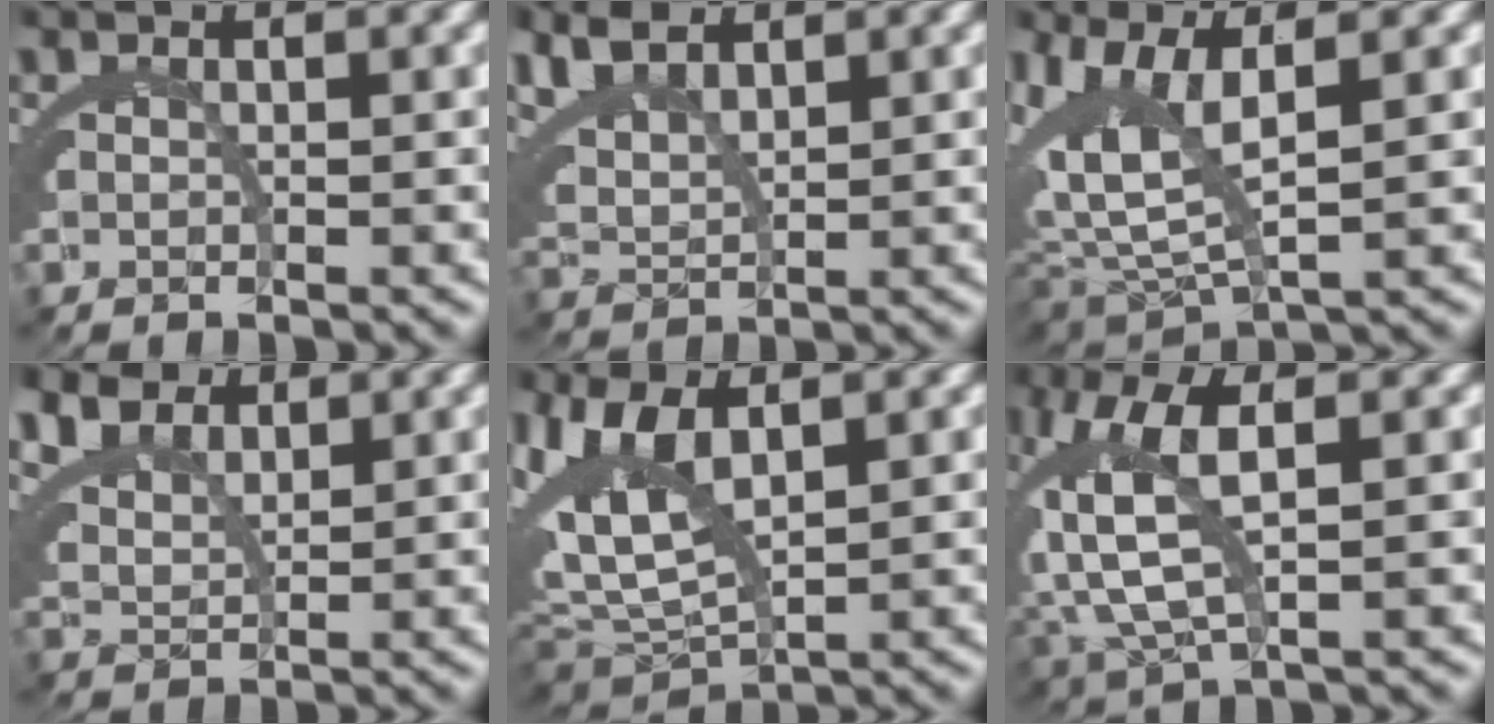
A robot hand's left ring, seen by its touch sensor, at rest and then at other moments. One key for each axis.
{"total": 5.9, "fx": 3.1, "fy": 3.9, "fz": 3.1, "tx": -0.093, "ty": -0.003, "tz": 0.058}
{"total": 9.1, "fx": 1.7, "fy": 5.5, "fz": 7.1, "tx": -0.156, "ty": -0.009, "tz": 0.038}
{"total": 5.3, "fx": 3.0, "fy": 3.4, "fz": 2.6, "tx": -0.075, "ty": -0.010, "tz": 0.059}
{"total": 8.4, "fx": 2.1, "fy": 5.3, "fz": 6.2, "tx": -0.156, "ty": -0.007, "tz": 0.043}
{"total": 8.4, "fx": 1.5, "fy": 4.4, "fz": 7.0, "tx": -0.163, "ty": -0.009, "tz": 0.037}